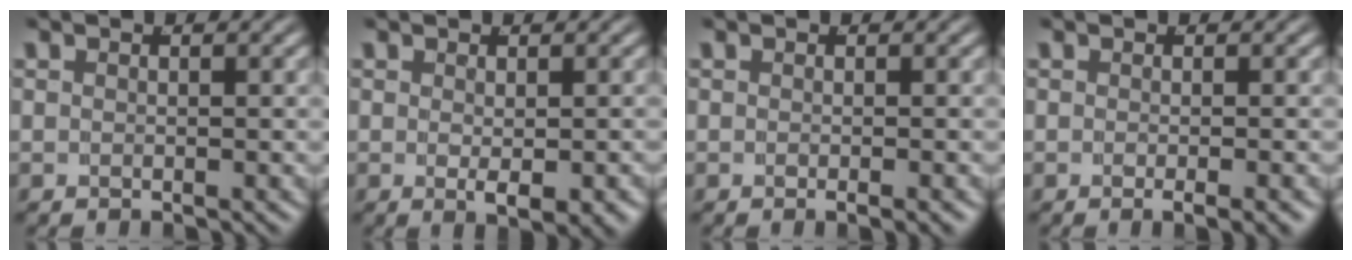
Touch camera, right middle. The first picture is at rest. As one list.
[{"total": 2.1, "force": [-0.5, 0.3, 2.1], "torque": [-0.029, -0.011, 0.002]}, {"total": 0.8, "force": [-0.6, -0.1, 0.6], "torque": [-0.007, 0.004, -0.010]}, {"total": 1.5, "force": [-0.9, -0.4, 1.1], "torque": [-0.014, 0.001, -0.013]}]